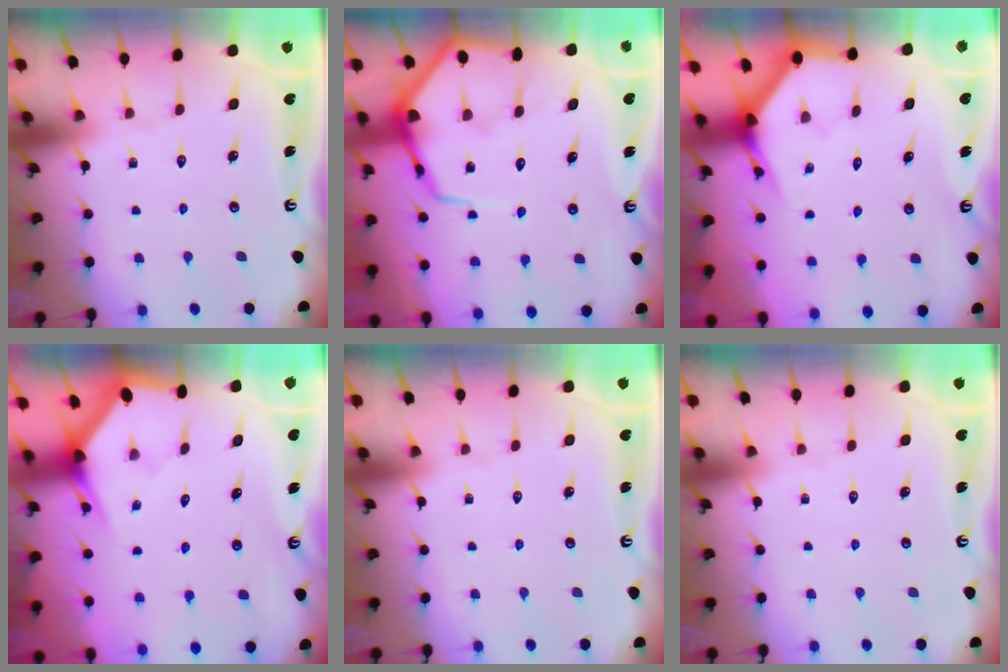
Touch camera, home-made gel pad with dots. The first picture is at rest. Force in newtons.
{"total": 10.9, "press": 10.9, "slide": 1.1}
{"total": 3.7, "press": 3.7, "slide": 0.3}
{"total": 3.0, "press": 3.0, "slide": 0.0}
{"total": 0.0}
{"total": 0.0}